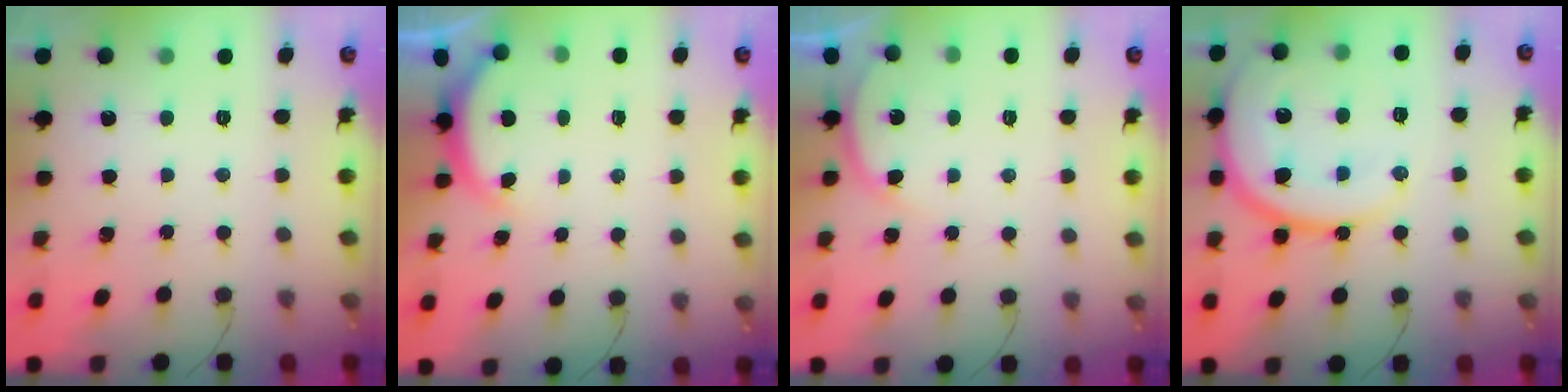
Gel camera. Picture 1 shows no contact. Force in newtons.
{"total": 2.1, "press": 2.0, "slide": 0.3}
{"total": 2.9, "press": 2.9, "slide": 0.5}
{"total": 17.1, "press": 17.0, "slide": 1.9}